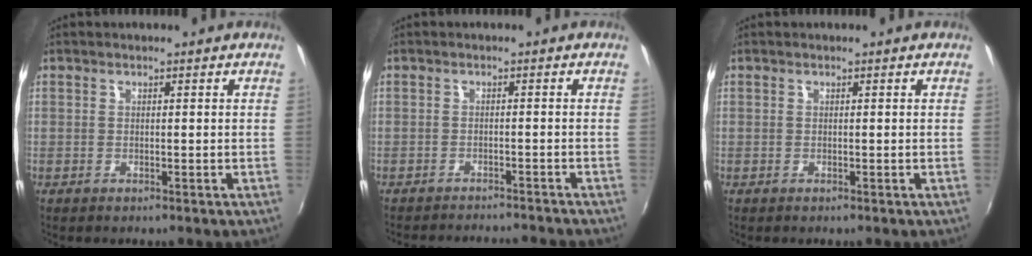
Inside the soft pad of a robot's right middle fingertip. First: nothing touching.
{"total": 9.3, "force": [-8.8, 0.7, 3.2], "torque": [-0.072, -0.008, -0.123]}
{"total": 0.0}